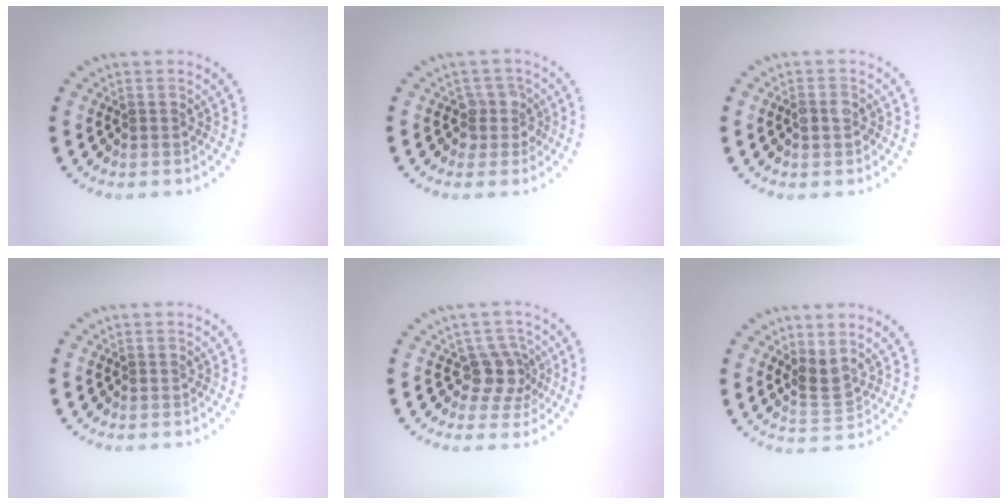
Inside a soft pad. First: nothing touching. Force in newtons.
{"total": 2.1, "press": 1.7, "slide": 1.3}
{"total": 1.6, "press": 1.6, "slide": 0.3}
{"total": 0.0}
{"total": 2.7, "press": 2.1, "slide": 1.8}
{"total": 2.2, "press": 1.6, "slide": 1.6}